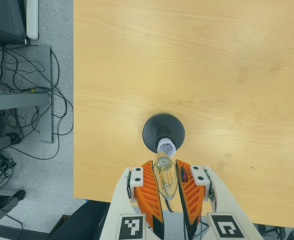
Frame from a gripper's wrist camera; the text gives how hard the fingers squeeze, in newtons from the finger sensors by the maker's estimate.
{"total": 20.1, "left": 24.0, "right": 16.1}